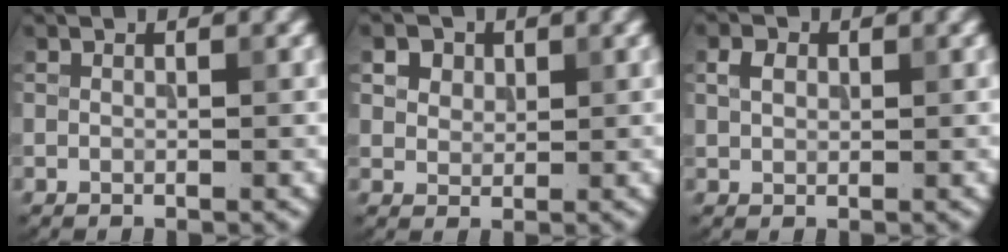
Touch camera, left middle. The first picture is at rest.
{"total": 6.0, "force": [3.5, 4.0, 2.8], "torque": [-0.060, 0.011, 0.052]}
{"total": 1.7, "force": [0.6, 1.3, 1.0], "torque": [-0.019, 0.006, 0.009]}